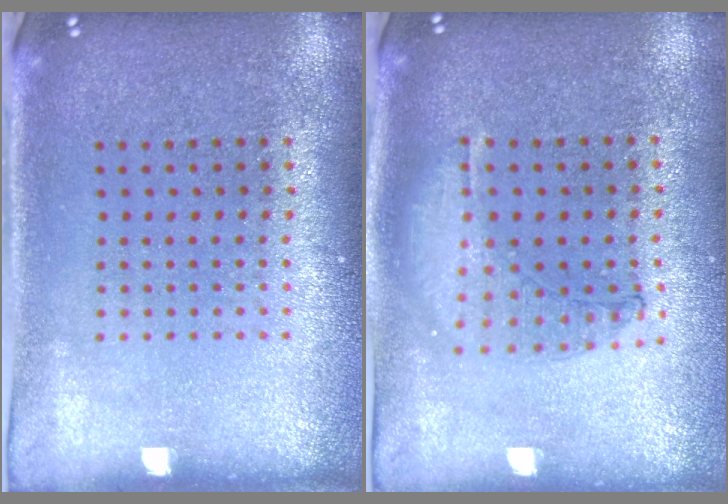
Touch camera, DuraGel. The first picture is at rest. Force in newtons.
{"total": 1.0, "press": 1.0, "slide": 0.3}